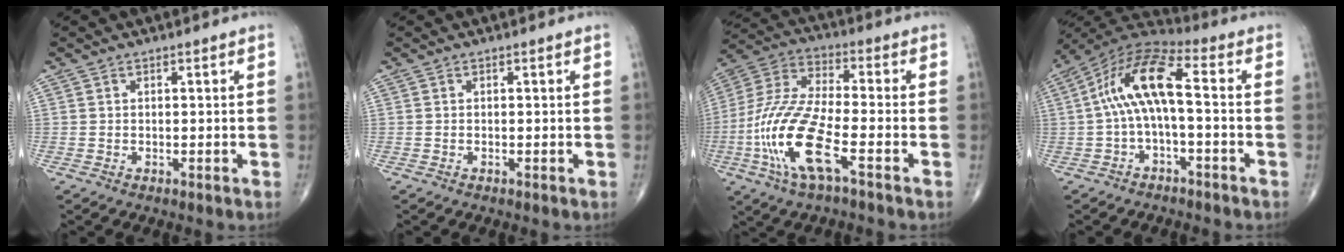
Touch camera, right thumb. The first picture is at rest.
{"total": 0.0}
{"total": 17.1, "force": [-6.0, 5.1, 15.2], "torque": [-0.339, 0.021, -0.119]}
{"total": 12.4, "force": [-0.4, 4.2, 11.6], "torque": [-0.231, 0.054, -0.016]}